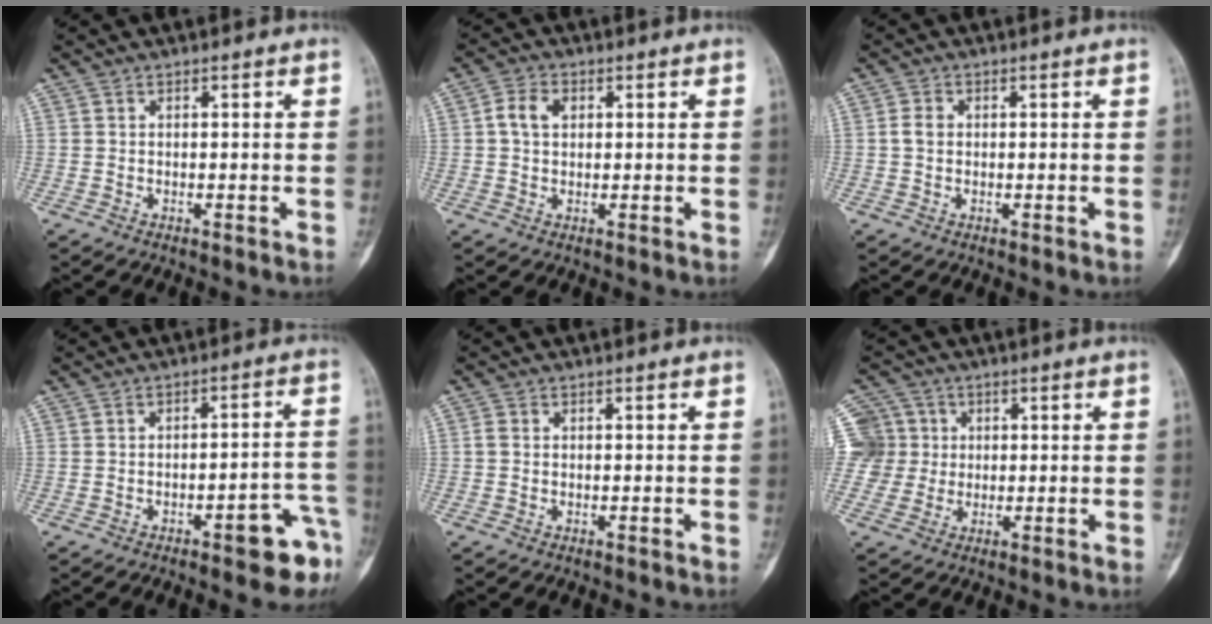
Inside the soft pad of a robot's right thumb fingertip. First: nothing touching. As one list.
[{"total": 4.2, "force": [0.9, 3.0, 2.8], "torque": [-0.050, 0.009, 0.013]}, {"total": 2.1, "force": [0.1, 1.6, 1.3], "torque": [-0.024, 0.005, -0.001]}, {"total": 9.3, "force": [-5.0, 2.9, 7.3], "torque": [-0.065, 0.042, -0.055]}, {"total": 0.9, "force": [-0.1, 0.7, 0.5], "torque": [-0.008, 0.001, -0.004]}, {"total": 8.8, "force": [1.4, 8.6, 1.1], "torque": [-0.006, 0.025, 0.029]}]